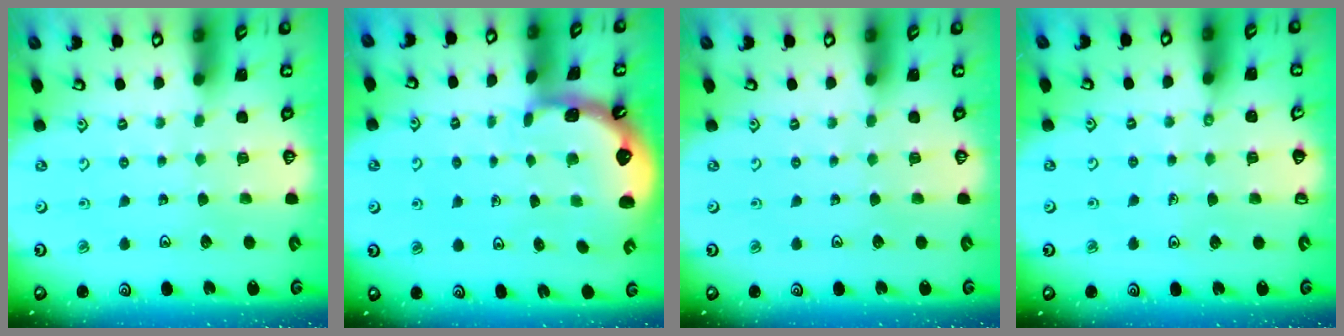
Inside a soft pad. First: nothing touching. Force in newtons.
{"total": 1.0, "press": 1.0, "slide": 0.2}
{"total": 0.0}
{"total": 3.8, "press": 3.6, "slide": 1.2}